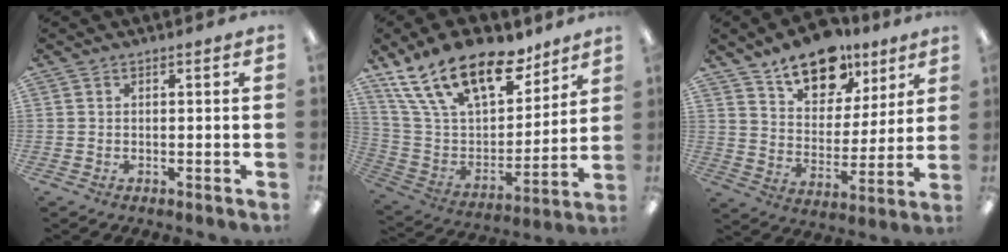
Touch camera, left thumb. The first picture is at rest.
{"total": 23.2, "force": [15.2, 11.0, 13.6], "torque": [-0.240, -0.085, 0.271]}
{"total": 15.0, "force": [11.1, 7.9, 6.3], "torque": [-0.090, -0.066, 0.198]}